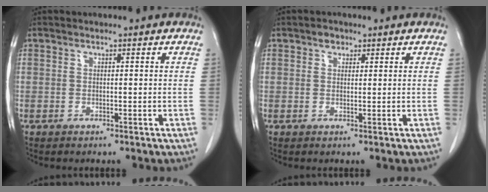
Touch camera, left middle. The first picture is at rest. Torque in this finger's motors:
{"motor_torque": [0.23, -0.17, -0.04, 0.01]}